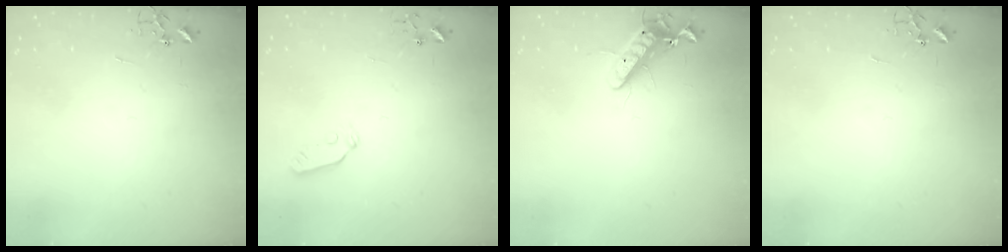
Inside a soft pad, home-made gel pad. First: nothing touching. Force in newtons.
{"total": 3.8, "press": 3.8, "slide": 0.6}
{"total": 12.1, "press": 12.0, "slide": 1.4}
{"total": 0.0}